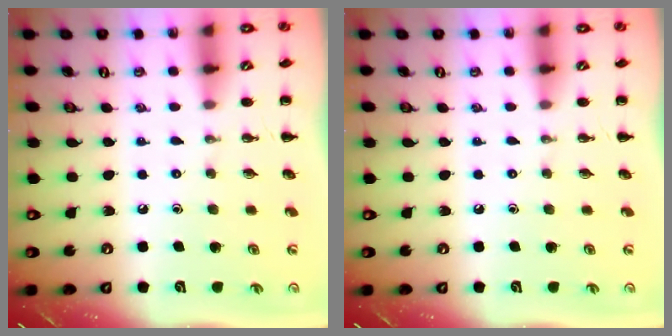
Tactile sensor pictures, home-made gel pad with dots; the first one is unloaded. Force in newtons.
{"total": 0.0}